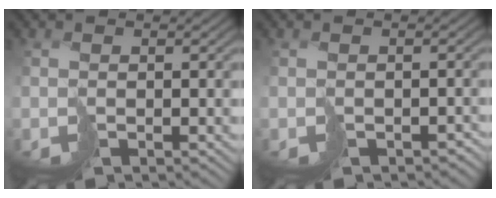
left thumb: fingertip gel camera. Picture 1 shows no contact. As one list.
[{"total": 2.5, "force": [-1.6, 1.6, 1.1], "torque": [-0.008, -0.012, -0.022]}]